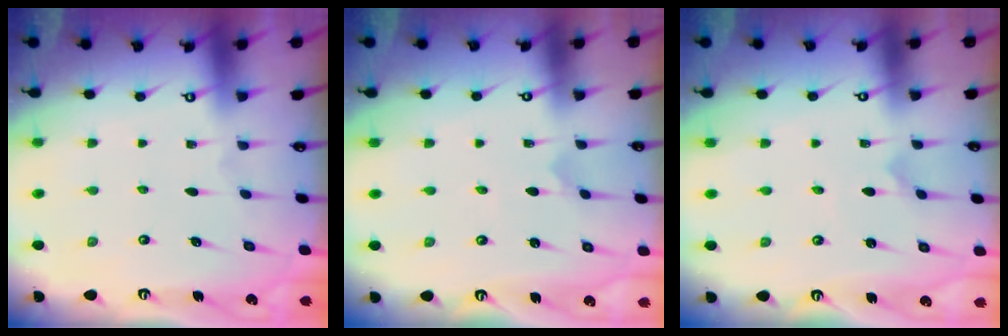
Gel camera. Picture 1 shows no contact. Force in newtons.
{"total": 0.0}
{"total": 0.0}